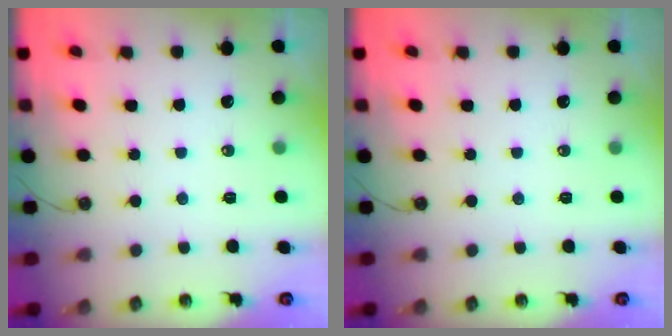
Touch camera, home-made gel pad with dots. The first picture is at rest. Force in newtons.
{"total": 0.0}